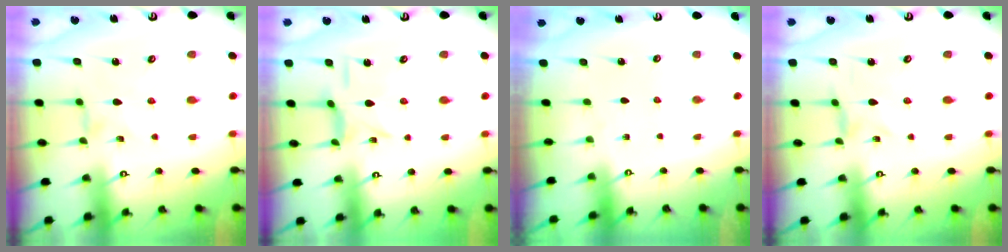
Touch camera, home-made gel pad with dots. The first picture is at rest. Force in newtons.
{"total": 5.1, "press": 5.1, "slide": 0.4}
{"total": 0.0}
{"total": 0.0}